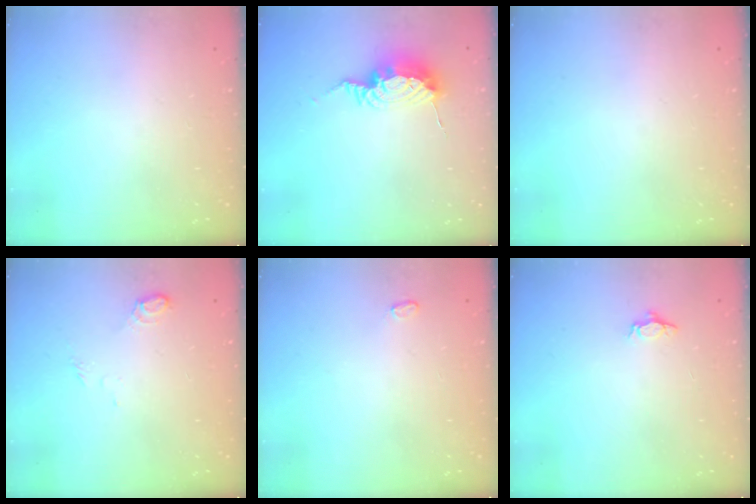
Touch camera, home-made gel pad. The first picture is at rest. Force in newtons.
{"total": 9.3, "press": 9.2, "slide": 1.0}
{"total": 0.0}
{"total": 4.8, "press": 4.8, "slide": 0.7}
{"total": 2.6, "press": 2.6, "slide": 0.3}
{"total": 3.4, "press": 3.3, "slide": 0.5}